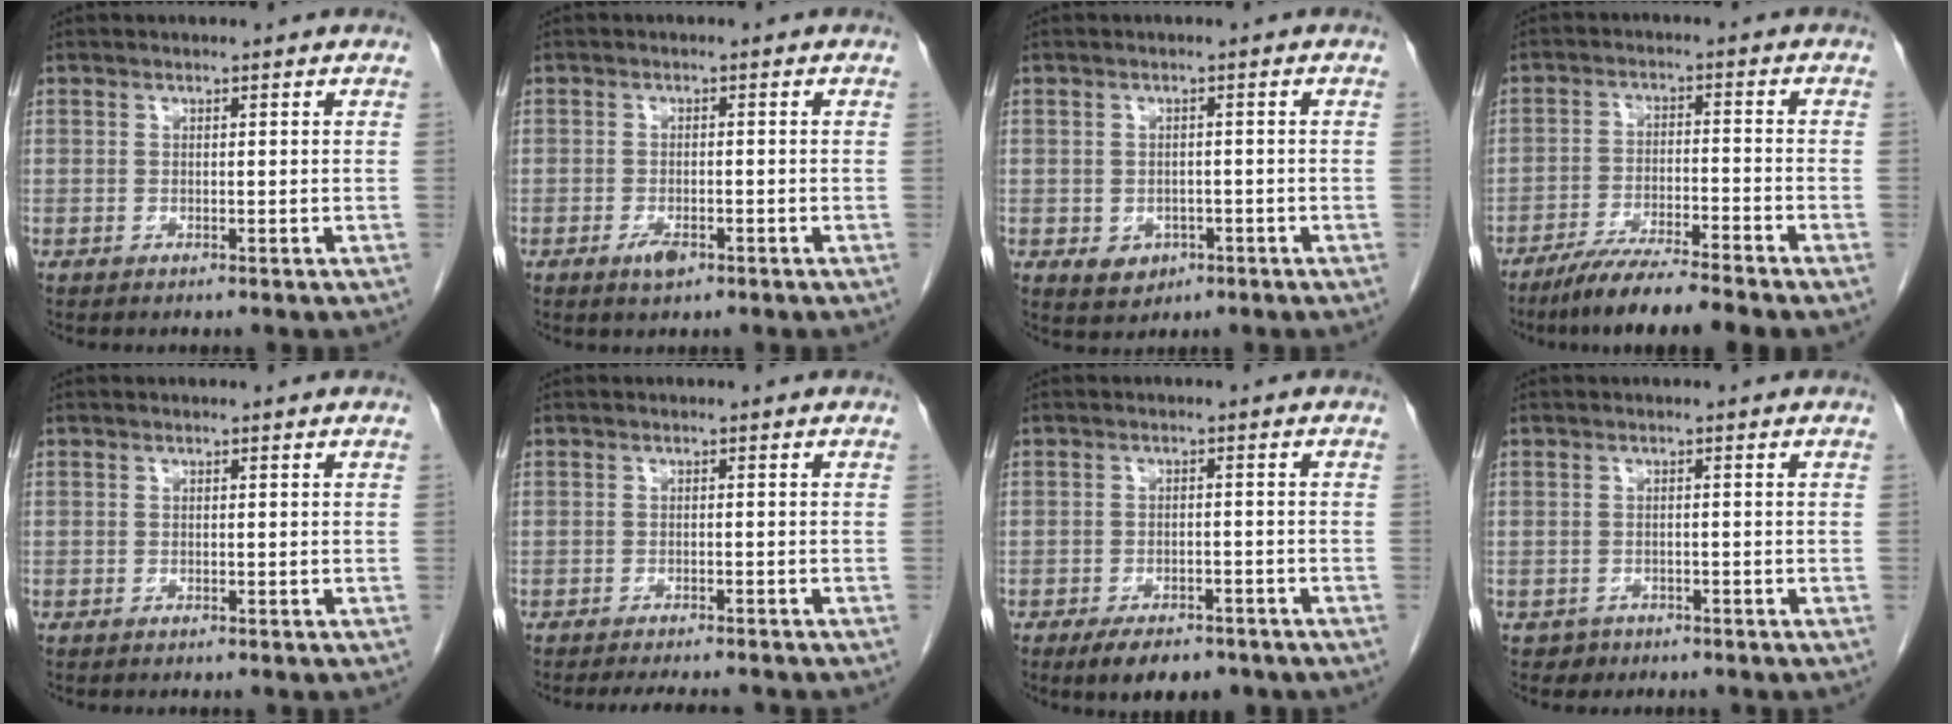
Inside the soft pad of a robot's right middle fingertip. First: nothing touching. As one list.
[{"total": 2.4, "force": [-1.4, 0.9, 1.7], "torque": [-0.035, 0.000, -0.022]}, {"total": 3.3, "force": [-1.3, 2.7, 1.5], "torque": [-0.021, 0.001, -0.006]}, {"total": 8.0, "force": [-6.6, -0.8, 4.4], "torque": [-0.074, -0.028, -0.121]}, {"total": 0.0}, {"total": 6.6, "force": [-6.1, 1.0, 2.6], "torque": [-0.033, -0.011, -0.080]}, {"total": 7.3, "force": [-5.5, 3.1, 3.7], "torque": [-0.053, -0.003, -0.077]}, {"total": 1.6, "force": [-1.1, 1.1, -0.2], "torque": [-0.005, 0.004, -0.016]}]